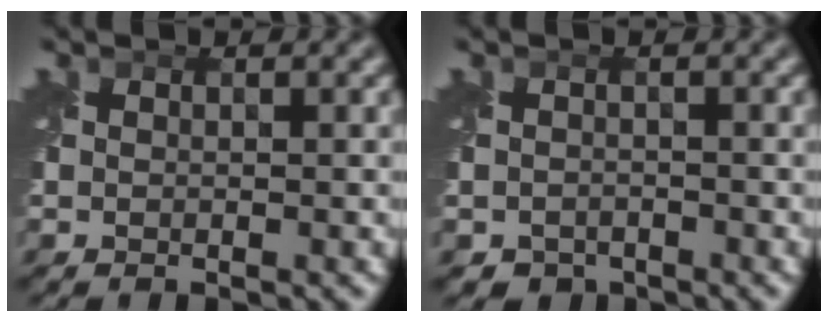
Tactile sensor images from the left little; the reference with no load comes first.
{"total": 1.7, "force": [-1.3, 1.1, 0.2], "torque": [0.002, -0.010, -0.026]}